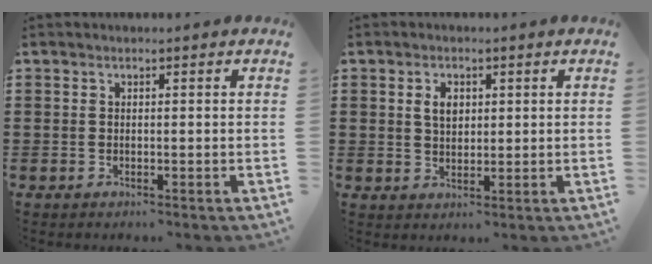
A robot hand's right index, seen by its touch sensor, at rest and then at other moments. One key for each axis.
{"total": 3.1, "fx": 0.9, "fy": 2.0, "fz": 2.2, "tx": -0.049, "ty": 0.010, "tz": 0.016}